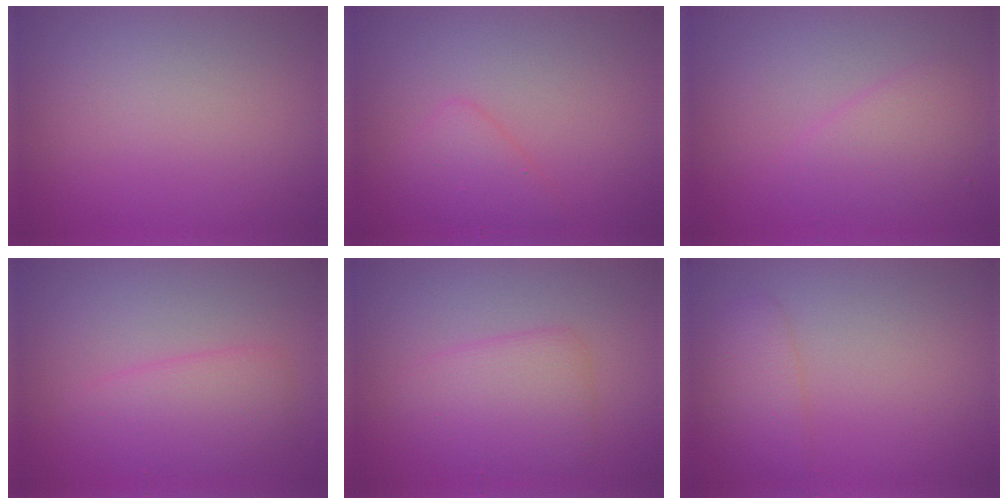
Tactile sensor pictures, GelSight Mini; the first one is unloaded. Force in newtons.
{"total": 2.1, "press": 2.1, "slide": 0.2}
{"total": 2.5, "press": 2.5, "slide": 0.1}
{"total": 3.0, "press": 3.0, "slide": 0.1}
{"total": 3.7, "press": 3.7, "slide": 0.1}
{"total": 2.3, "press": 2.3, "slide": 0.1}